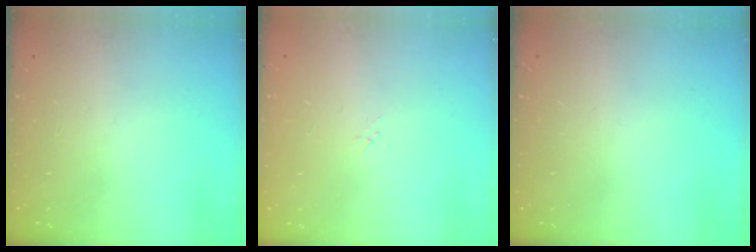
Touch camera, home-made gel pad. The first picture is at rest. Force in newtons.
{"total": 1.7, "press": 1.6, "slide": 0.2}
{"total": 0.0}